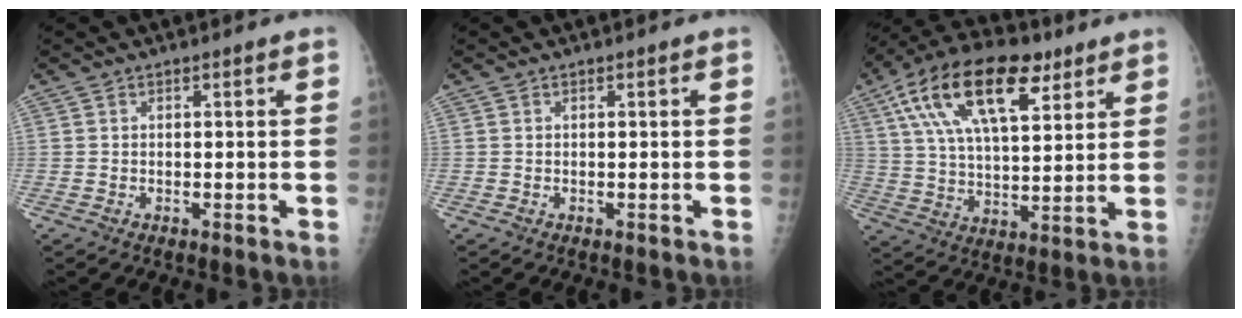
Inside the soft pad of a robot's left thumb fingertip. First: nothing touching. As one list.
[{"total": 0.0}, {"total": 20.7, "force": [10.0, 9.7, 15.4], "torque": [-0.260, -0.007, 0.175]}]